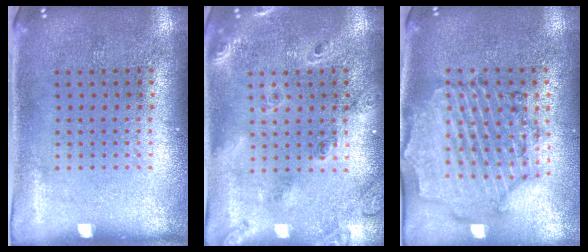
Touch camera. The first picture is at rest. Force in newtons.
{"total": 1.8, "press": 1.7, "slide": 0.7}
{"total": 1.6, "press": 1.5, "slide": 0.3}